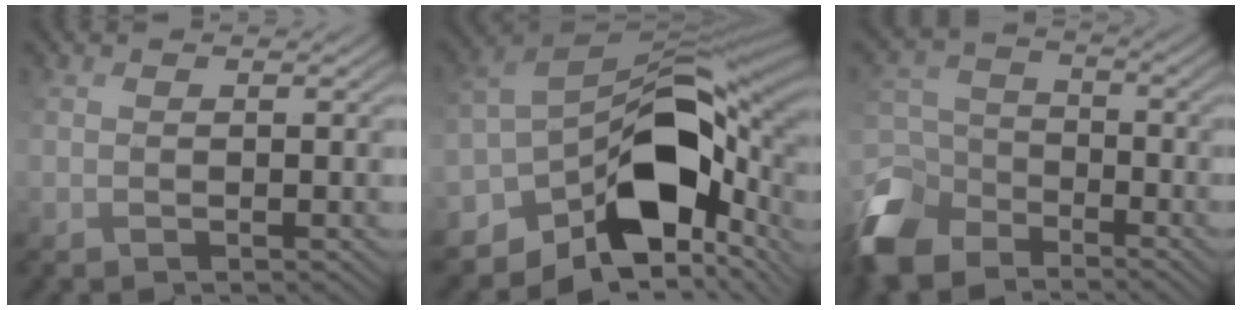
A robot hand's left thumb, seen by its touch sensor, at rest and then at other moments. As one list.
[{"total": 14.1, "force": [-5.0, 9.1, 9.6], "torque": [-0.172, -0.013, -0.082]}, {"total": 9.1, "force": [-6.6, 5.2, 3.5], "torque": [-0.103, -0.011, -0.146]}]